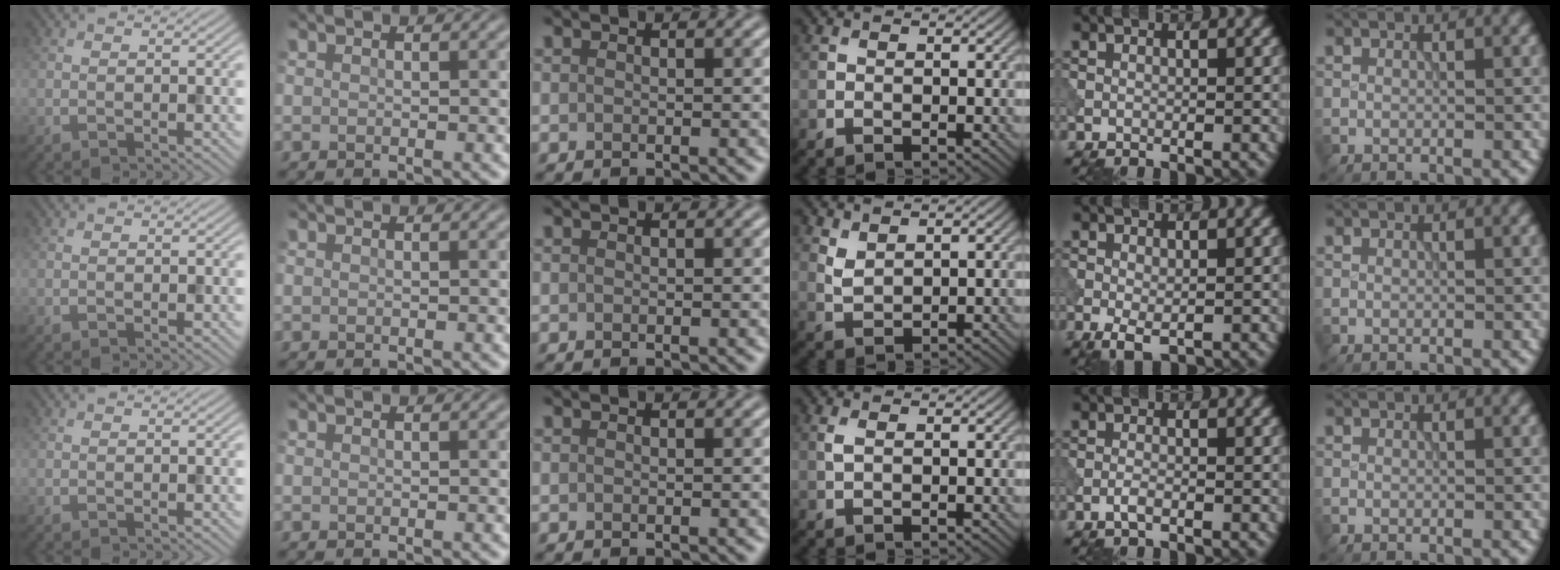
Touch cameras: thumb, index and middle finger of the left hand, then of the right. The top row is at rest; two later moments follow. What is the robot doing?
{"motion": "dispense", "object": "pipette"}